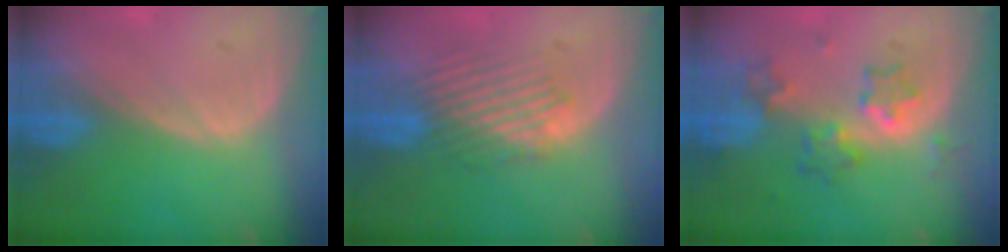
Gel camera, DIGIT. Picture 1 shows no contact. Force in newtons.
{"total": 5.1, "press": 4.7, "slide": 1.8}
{"total": 6.1, "press": 5.8, "slide": 1.9}